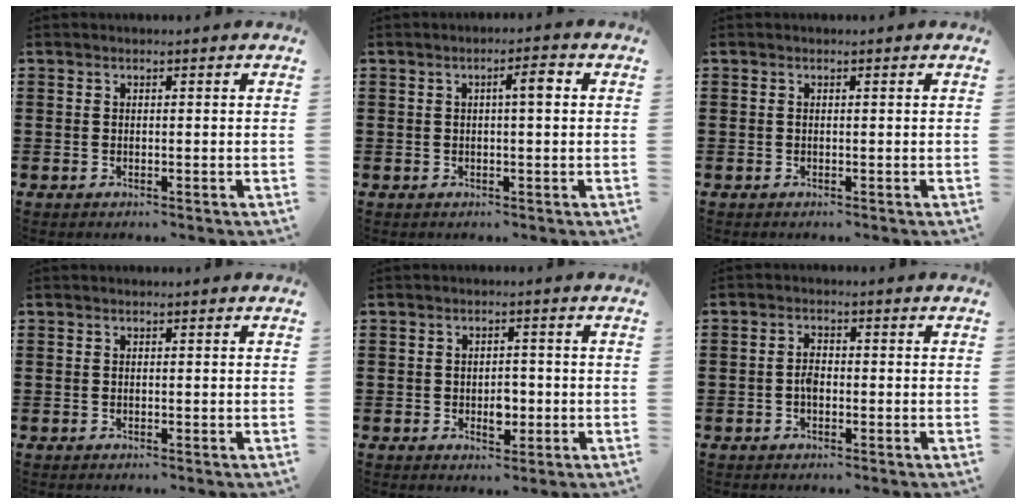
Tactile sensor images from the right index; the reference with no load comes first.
{"total": 2.9, "force": [0.5, 0.5, 2.8], "torque": [-0.046, 0.003, 0.004]}
{"total": 0.0}
{"total": 0.0}
{"total": 3.3, "force": [-0.8, 2.0, 2.5], "torque": [-0.040, -0.001, -0.016]}
{"total": 2.3, "force": [-0.6, 1.2, 1.9], "torque": [-0.044, 0.000, -0.014]}